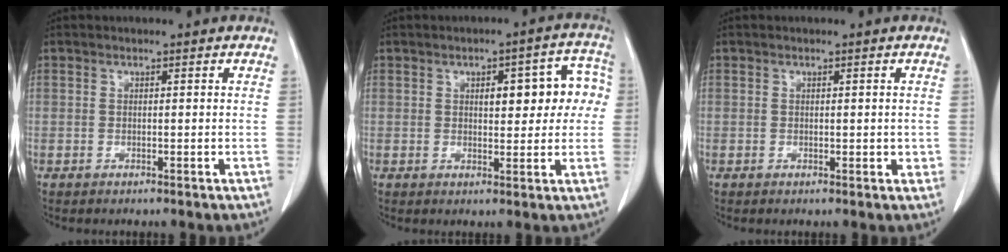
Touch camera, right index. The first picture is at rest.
{"total": 8.7, "force": [1.6, 3.6, 7.8], "torque": [-0.085, 0.033, 0.020]}
{"total": 1.7, "force": [0.0, 1.0, 1.4], "torque": [-0.015, -0.001, 0.002]}